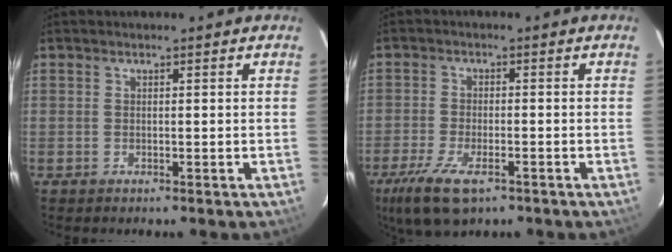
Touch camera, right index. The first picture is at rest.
{"total": 10.3, "force": [-6.3, 4.0, 7.1], "torque": [-0.171, -0.032, -0.114]}